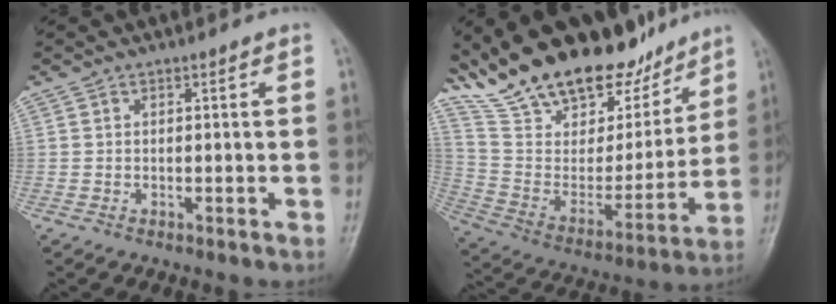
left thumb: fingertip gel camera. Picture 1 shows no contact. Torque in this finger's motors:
{"motor_torque": [1.15, -0.87, 1.39, -1.39, 0.27]}